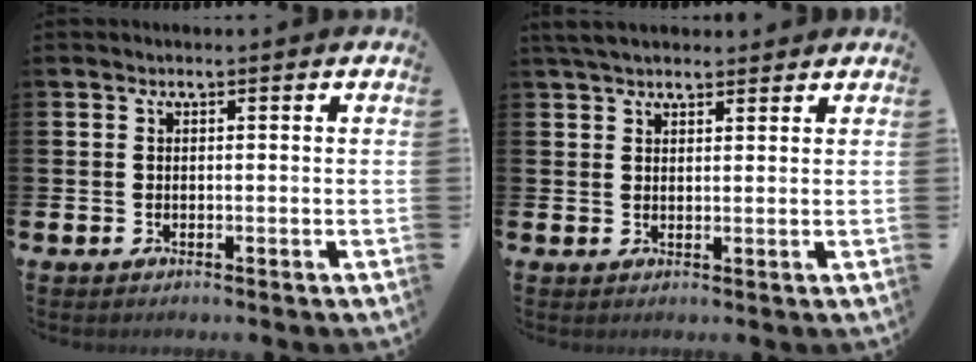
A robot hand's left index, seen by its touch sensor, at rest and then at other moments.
{"total": 3.7, "force": [3.3, 1.2, 1.2], "torque": [-0.025, -0.007, 0.060]}